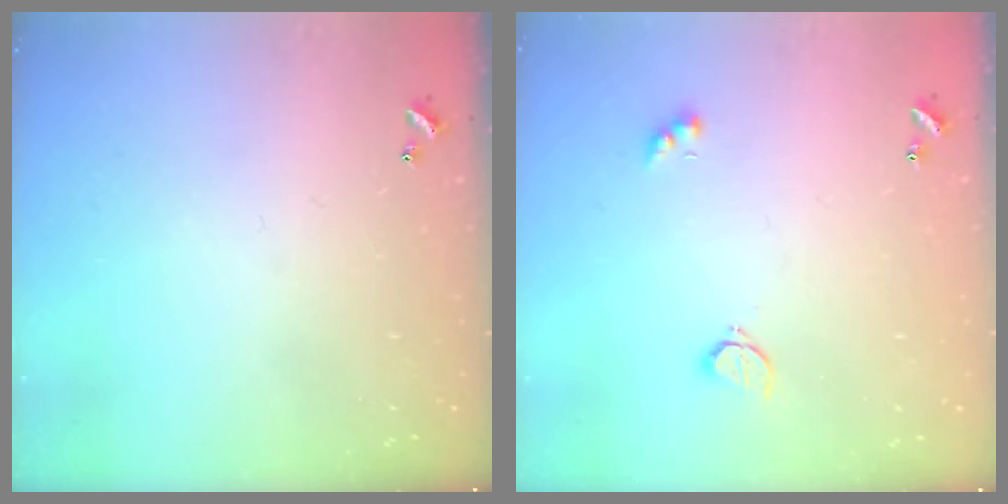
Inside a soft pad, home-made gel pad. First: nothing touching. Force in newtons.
{"total": 2.6, "press": 2.5, "slide": 0.5}